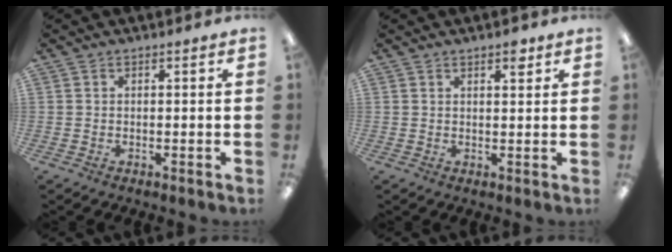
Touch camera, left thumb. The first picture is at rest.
{"total": 3.0, "force": [2.2, 1.1, 1.7], "torque": [-0.013, -0.008, 0.033]}